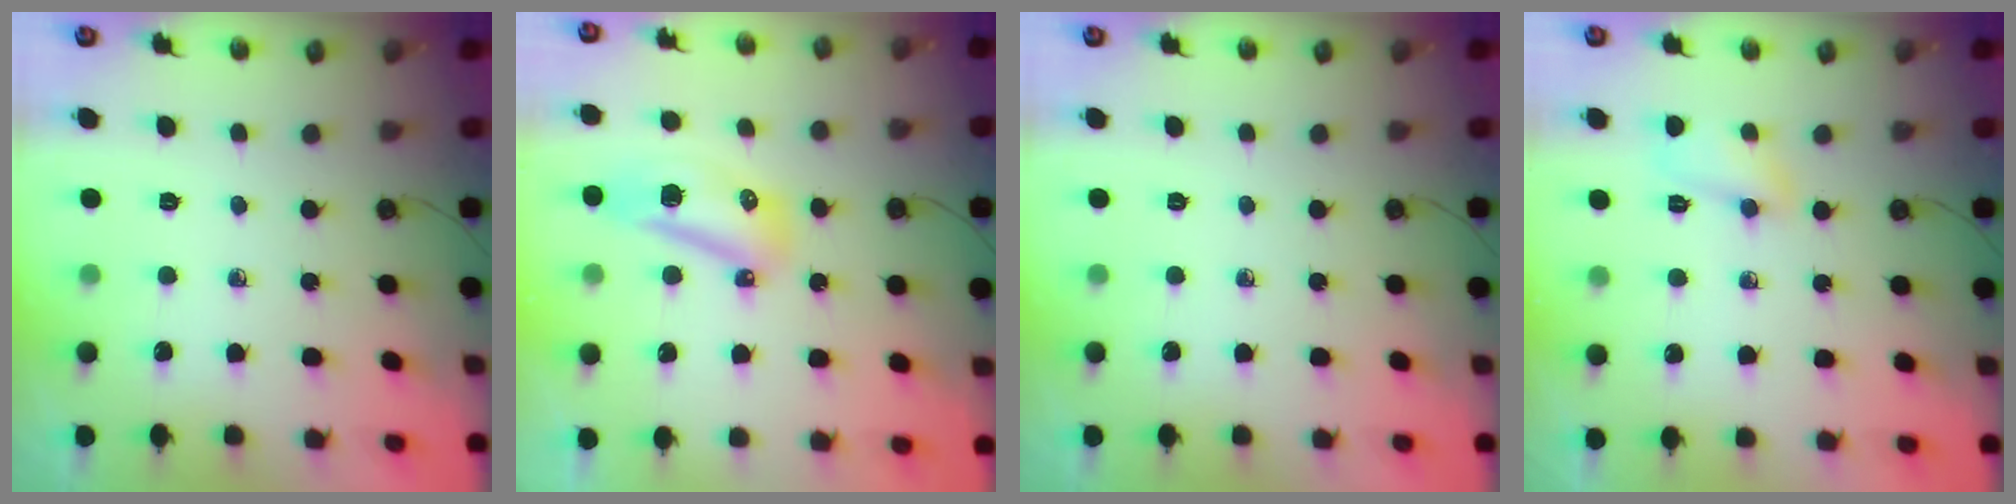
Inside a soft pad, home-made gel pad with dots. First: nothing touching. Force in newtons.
{"total": 9.6, "press": 9.5, "slide": 1.2}
{"total": 0.0}
{"total": 8.2, "press": 5.7, "slide": 5.9}